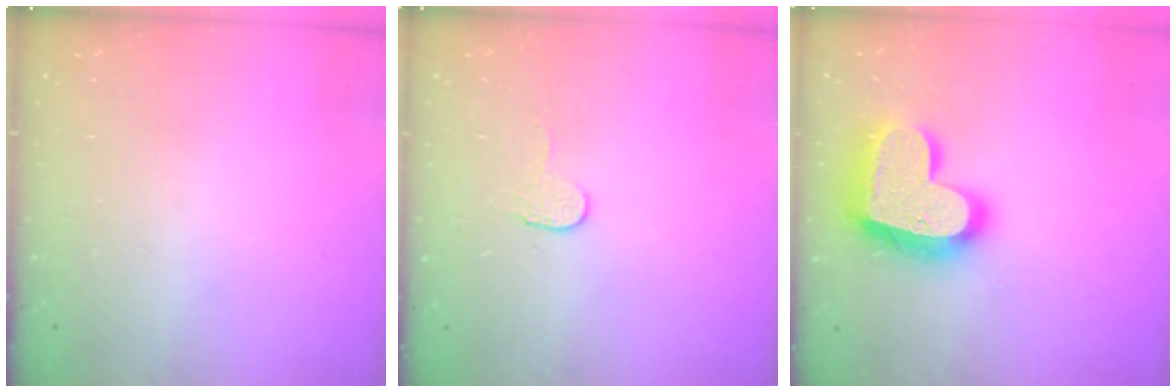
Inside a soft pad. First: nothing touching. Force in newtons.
{"total": 3.2, "press": 3.2, "slide": 0.3}
{"total": 21.7, "press": 21.6, "slide": 1.5}